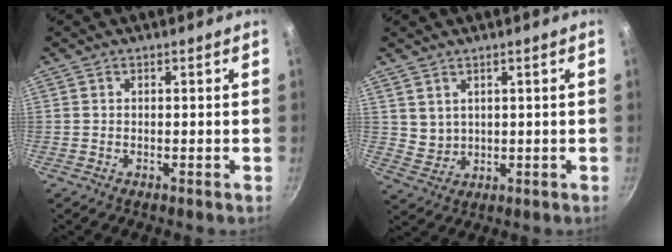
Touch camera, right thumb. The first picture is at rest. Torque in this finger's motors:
{"motor_torque": [-0.90, 0.60, -1.05, 0.78, -0.02]}